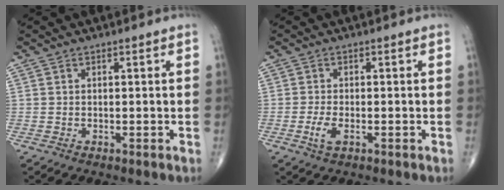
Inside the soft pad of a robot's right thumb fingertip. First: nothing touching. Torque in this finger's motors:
{"motor_torque": [0.05, 0.11, 0.22, 0.19, 0.02]}